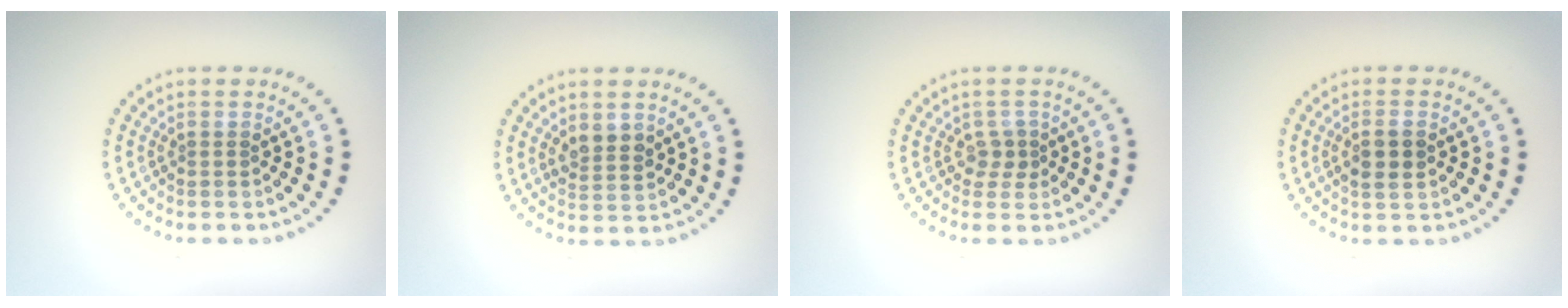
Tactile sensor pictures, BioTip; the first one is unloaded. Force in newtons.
{"total": 2.1, "press": 1.9, "slide": 1.0}
{"total": 1.5, "press": 1.2, "slide": 0.9}
{"total": 2.2, "press": 2.2, "slide": 0.4}